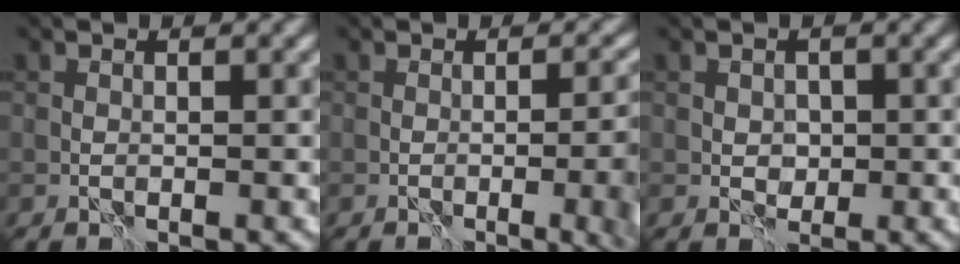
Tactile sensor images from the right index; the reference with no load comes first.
{"total": 7.5, "force": [-1.6, 2.9, 6.7], "torque": [-0.065, -0.003, -0.013]}
{"total": 1.1, "force": [0.1, 1.0, 0.6], "torque": [-0.012, -0.004, 0.001]}